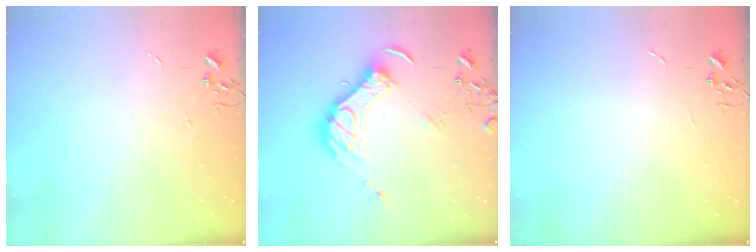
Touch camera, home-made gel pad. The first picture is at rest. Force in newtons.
{"total": 15.5, "press": 15.4, "slide": 2.0}
{"total": 0.0}